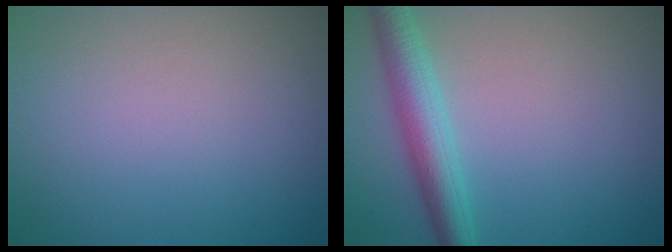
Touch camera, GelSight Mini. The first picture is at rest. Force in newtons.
{"total": 4.2, "press": 4.2, "slide": 0.1}